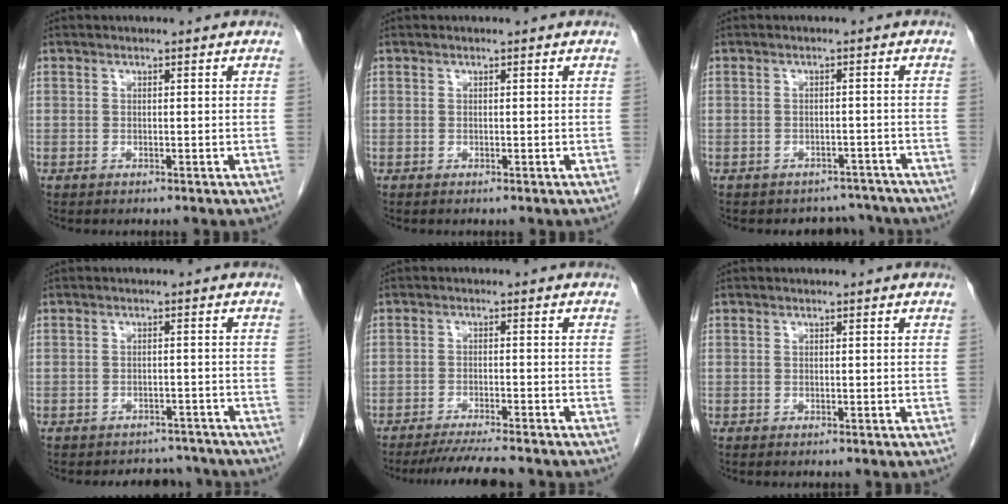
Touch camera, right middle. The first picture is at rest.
{"total": 0.0}
{"total": 5.3, "force": [-4.7, 2.5, -0.4], "torque": [0.015, 0.015, -0.054]}
{"total": 6.6, "force": [-6.1, 2.4, 0.2], "torque": [0.002, 0.008, -0.071]}
{"total": 7.6, "force": [-6.8, 0.0, 3.3], "torque": [-0.045, -0.021, -0.108]}
{"total": 0.0}